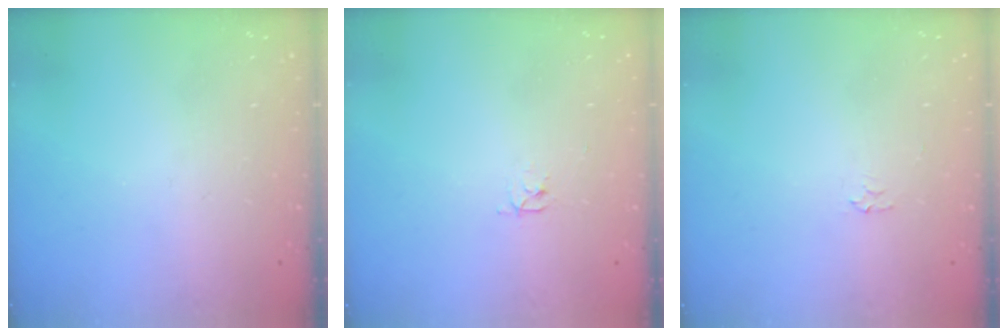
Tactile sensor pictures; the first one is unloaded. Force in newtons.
{"total": 2.4, "press": 2.4, "slide": 0.3}
{"total": 2.3, "press": 2.3, "slide": 0.4}